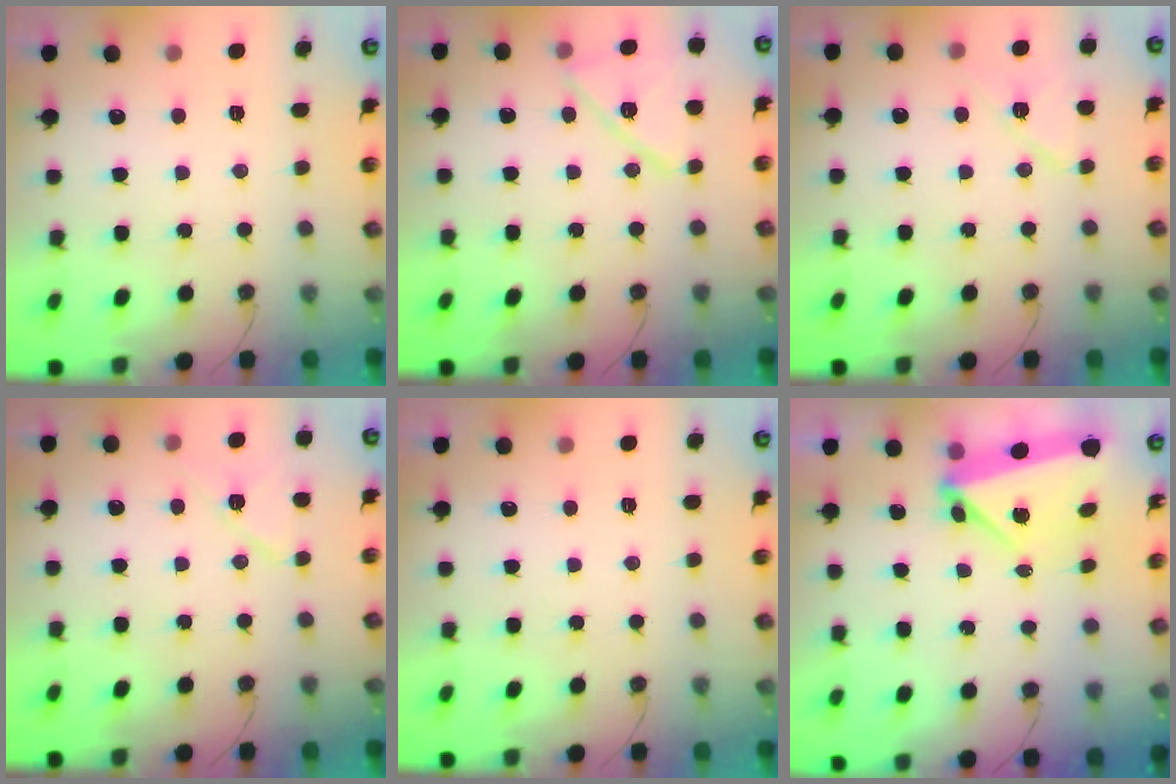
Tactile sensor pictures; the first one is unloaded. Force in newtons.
{"total": 13.3, "press": 13.3, "slide": 0.2}
{"total": 8.8, "press": 8.7, "slide": 1.1}
{"total": 8.8, "press": 8.7, "slide": 1.1}
{"total": 0.0}
{"total": 6.3, "press": 5.3, "slide": 3.4}